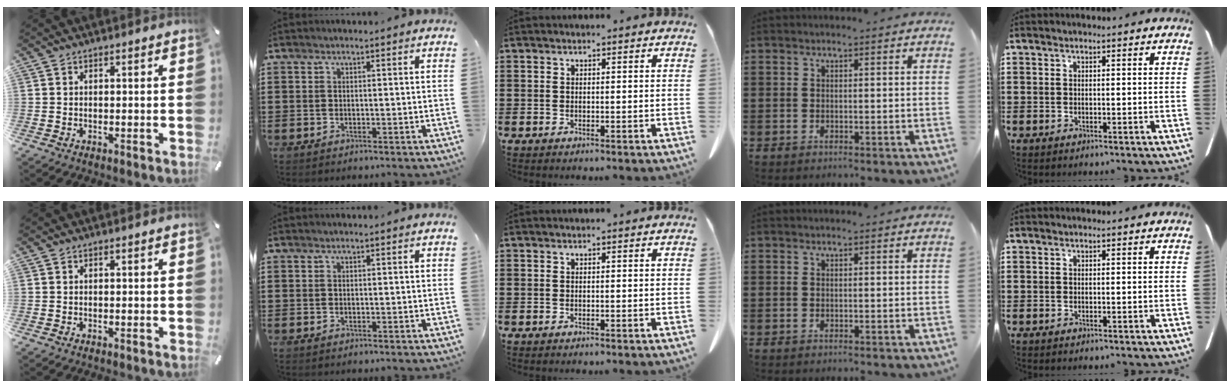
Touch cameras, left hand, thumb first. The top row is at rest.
{}